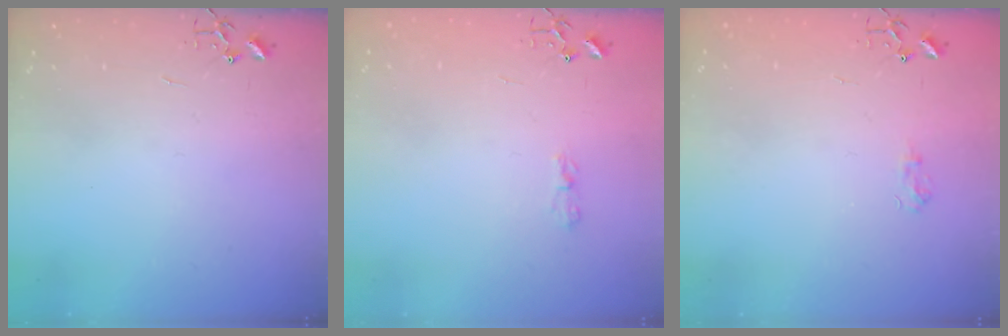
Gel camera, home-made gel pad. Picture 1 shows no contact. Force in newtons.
{"total": 3.1, "press": 3.1, "slide": 0.6}
{"total": 5.7, "press": 5.7, "slide": 0.6}